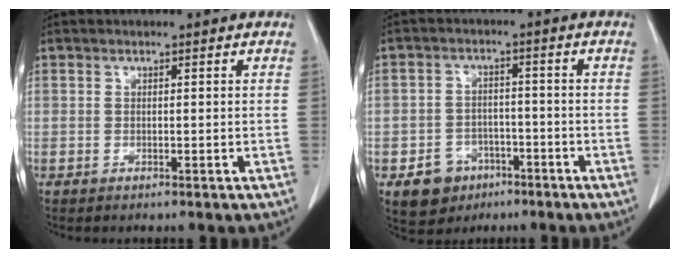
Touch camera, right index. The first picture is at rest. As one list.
[{"total": 6.3, "force": [-3.3, 5.1, 1.6], "torque": [-0.023, 0.010, -0.045]}]